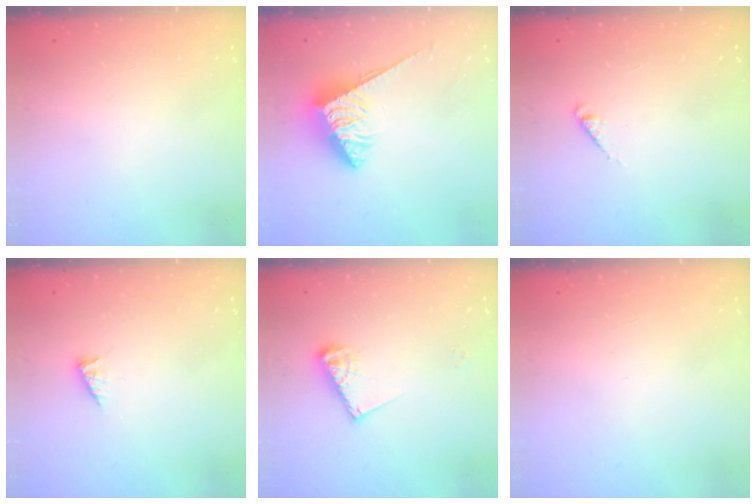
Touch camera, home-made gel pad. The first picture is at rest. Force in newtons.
{"total": 3.5, "press": 3.5, "slide": 0.3}
{"total": 1.9, "press": 1.9, "slide": 0.4}
{"total": 2.8, "press": 2.8, "slide": 0.3}
{"total": 7.9, "press": 7.9, "slide": 0.3}
{"total": 0.0}